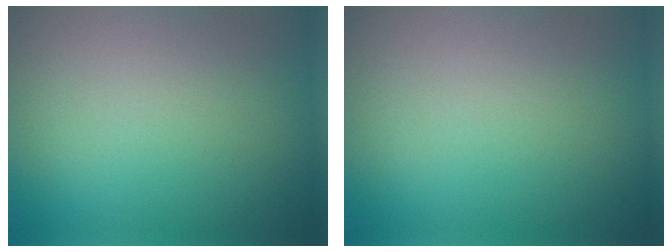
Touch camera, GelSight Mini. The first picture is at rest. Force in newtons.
{"total": 0.0}